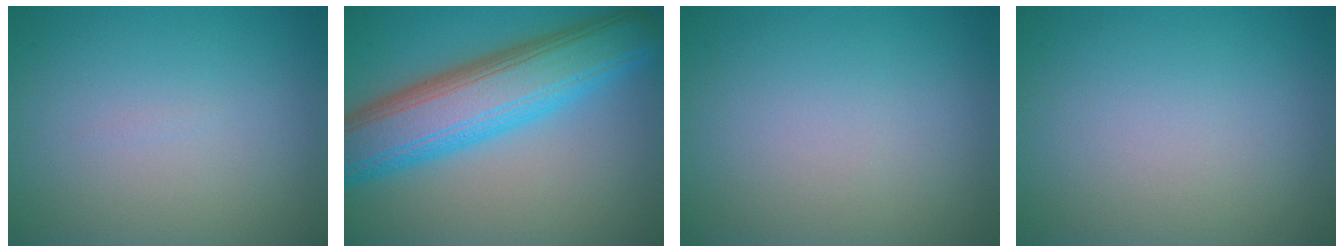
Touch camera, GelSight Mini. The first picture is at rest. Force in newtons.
{"total": 10.1, "press": 10.1, "slide": 0.4}
{"total": 0.0}
{"total": 0.0}